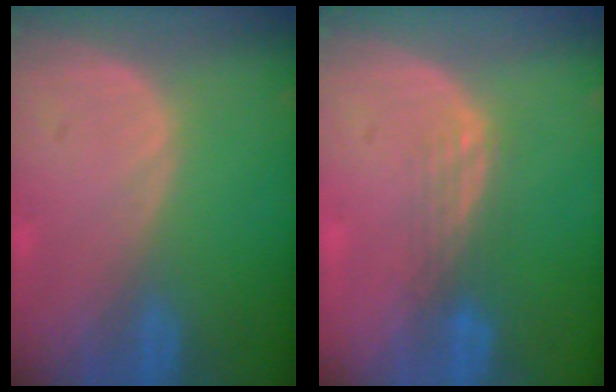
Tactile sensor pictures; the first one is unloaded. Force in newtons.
{"total": 3.0, "press": 2.5, "slide": 1.7}